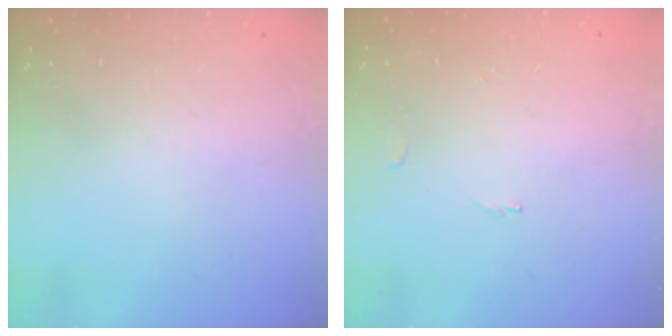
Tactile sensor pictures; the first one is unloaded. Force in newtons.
{"total": 0.0}